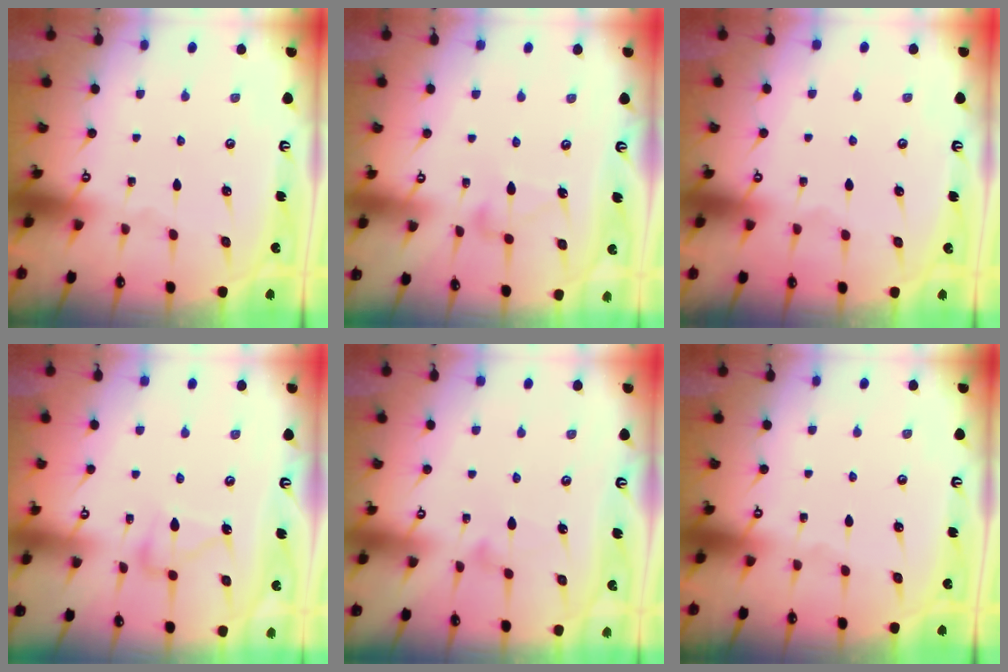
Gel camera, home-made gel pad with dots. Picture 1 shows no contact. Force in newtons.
{"total": 6.7, "press": 6.7, "slide": 0.4}
{"total": 3.7, "press": 3.7, "slide": 0.1}
{"total": 7.6, "press": 7.5, "slide": 0.5}
{"total": 6.6, "press": 6.6, "slide": 0.3}
{"total": 0.0}